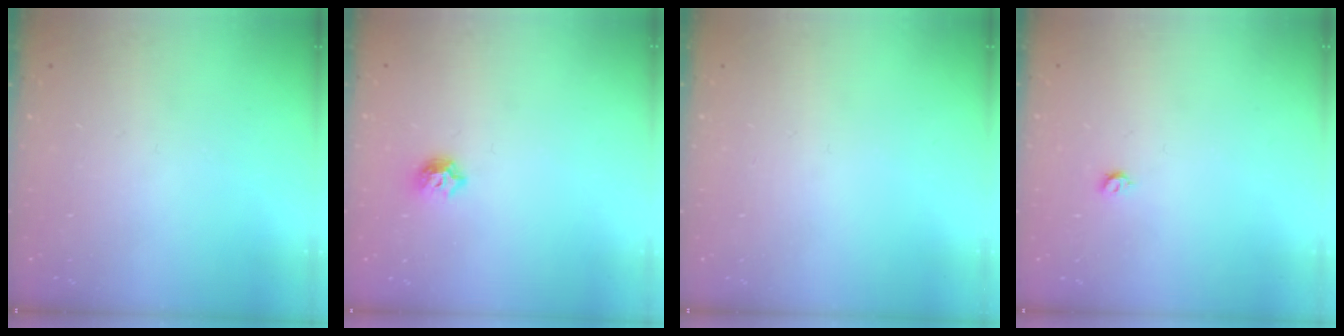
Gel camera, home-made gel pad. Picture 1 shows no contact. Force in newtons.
{"total": 6.0, "press": 5.9, "slide": 0.8}
{"total": 0.0}
{"total": 3.4, "press": 3.4, "slide": 0.6}